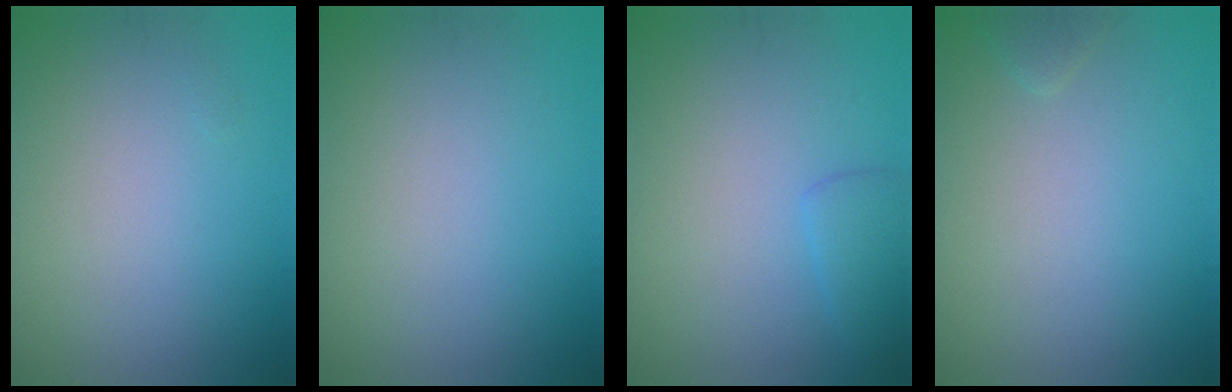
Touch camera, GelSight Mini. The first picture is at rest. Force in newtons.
{"total": 0.0}
{"total": 1.8, "press": 1.8, "slide": 0.2}
{"total": 0.8, "press": 0.8, "slide": 0.1}